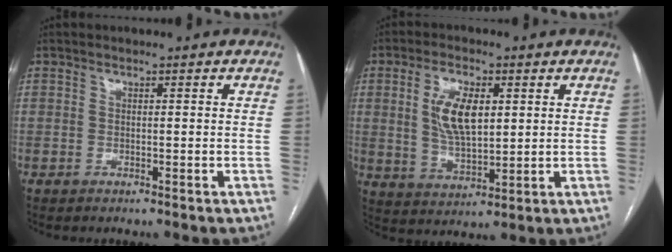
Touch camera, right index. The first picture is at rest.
{"total": 8.7, "force": [2.1, 3.7, 7.5], "torque": [-0.151, 0.004, 0.044]}